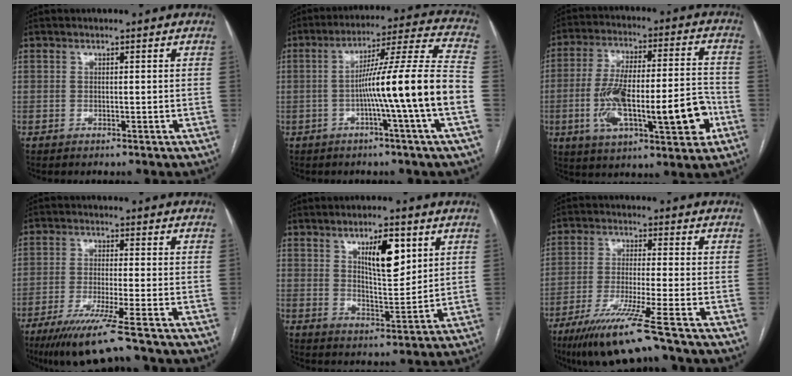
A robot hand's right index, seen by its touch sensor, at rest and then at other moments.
{"total": 15.5, "force": [-3.6, -2.4, 14.9], "torque": [-0.227, 0.009, -0.066]}
{"total": 19.0, "force": [-5.1, 4.8, 17.7], "torque": [-0.291, 0.022, -0.070]}
{"total": 9.5, "force": [-6.9, -1.3, 6.4], "torque": [-0.105, -0.030, -0.118]}
{"total": 8.7, "force": [3.9, 2.7, 7.3], "torque": [-0.122, 0.000, 0.068]}
{"total": 10.8, "force": [-7.5, -1.4, 7.6], "torque": [-0.138, -0.036, -0.133]}